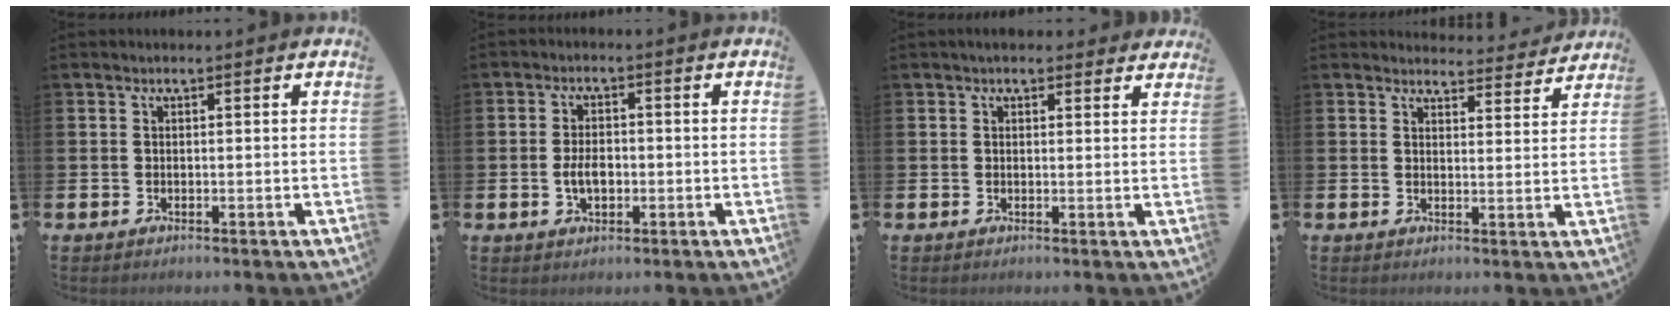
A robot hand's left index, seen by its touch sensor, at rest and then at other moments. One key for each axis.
{"total": 3.4, "fx": -0.5, "fy": 2.0, "fz": 2.7, "tx": -0.038, "ty": -0.001, "tz": -0.013}
{"total": 2.1, "fx": 1.9, "fy": 0.7, "fz": 0.2, "tx": 0.000, "ty": -0.006, "tz": 0.033}
{"total": 3.8, "fx": 3.8, "fy": 0.6, "fz": 0.0, "tx": 0.004, "ty": -0.028, "tz": 0.065}